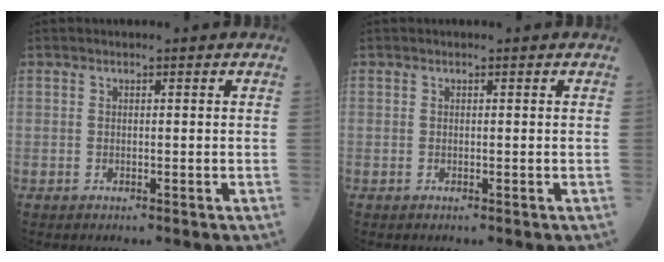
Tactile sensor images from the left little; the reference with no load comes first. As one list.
[{"total": 0.0}]